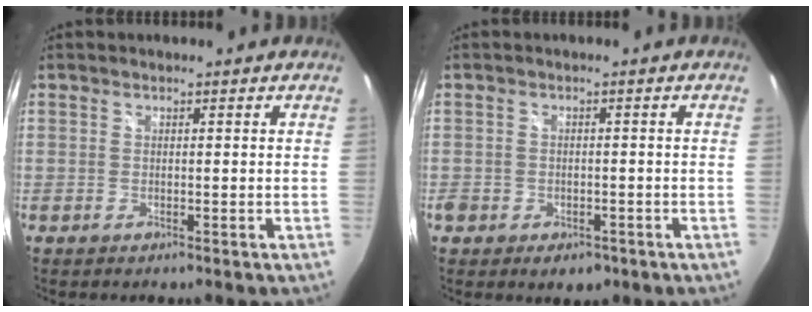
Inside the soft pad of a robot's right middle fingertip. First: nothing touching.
{"total": 4.6, "force": [-2.5, 3.2, 2.3], "torque": [-0.048, -0.011, -0.036]}